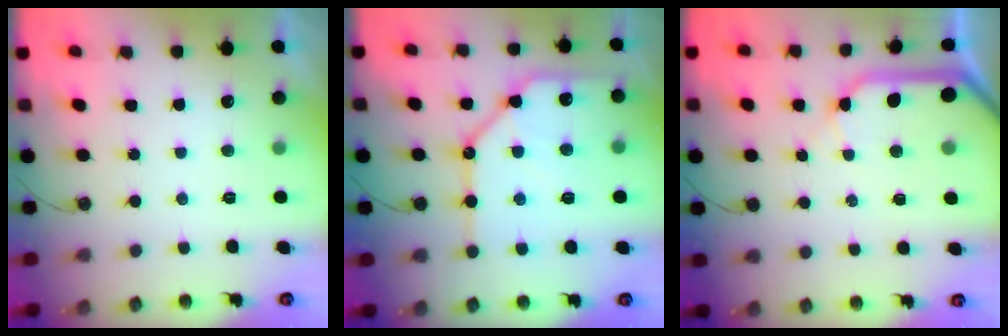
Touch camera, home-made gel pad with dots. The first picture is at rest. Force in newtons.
{"total": 17.0, "press": 16.8, "slide": 2.0}
{"total": 11.4, "press": 11.3, "slide": 1.5}